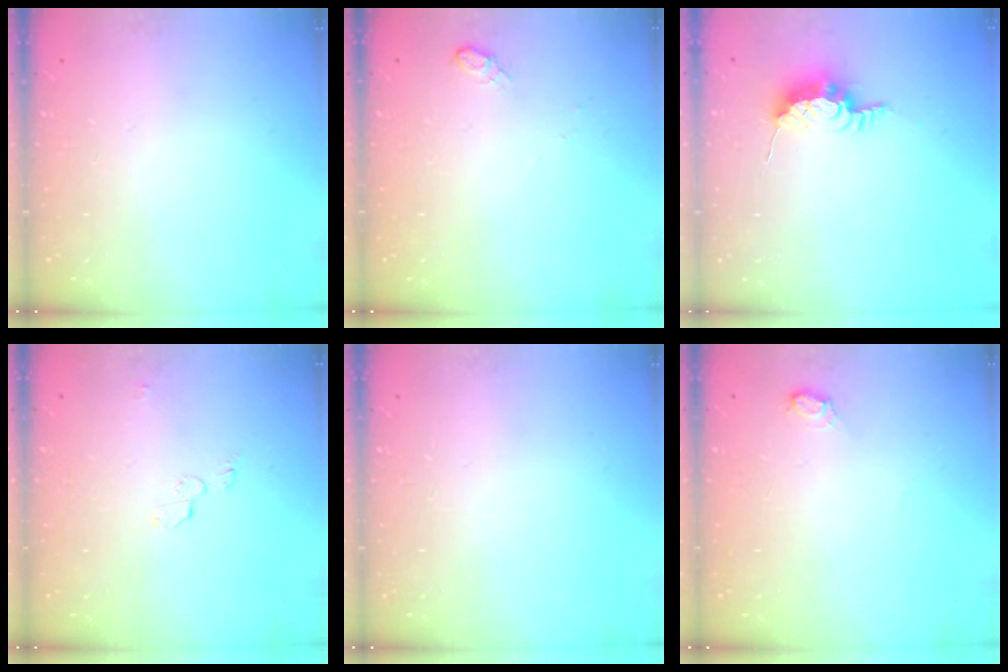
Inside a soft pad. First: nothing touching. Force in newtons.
{"total": 4.8, "press": 4.7, "slide": 0.7}
{"total": 8.7, "press": 8.7, "slide": 0.5}
{"total": 3.9, "press": 3.9, "slide": 0.4}
{"total": 0.0}
{"total": 4.9, "press": 4.8, "slide": 0.6}